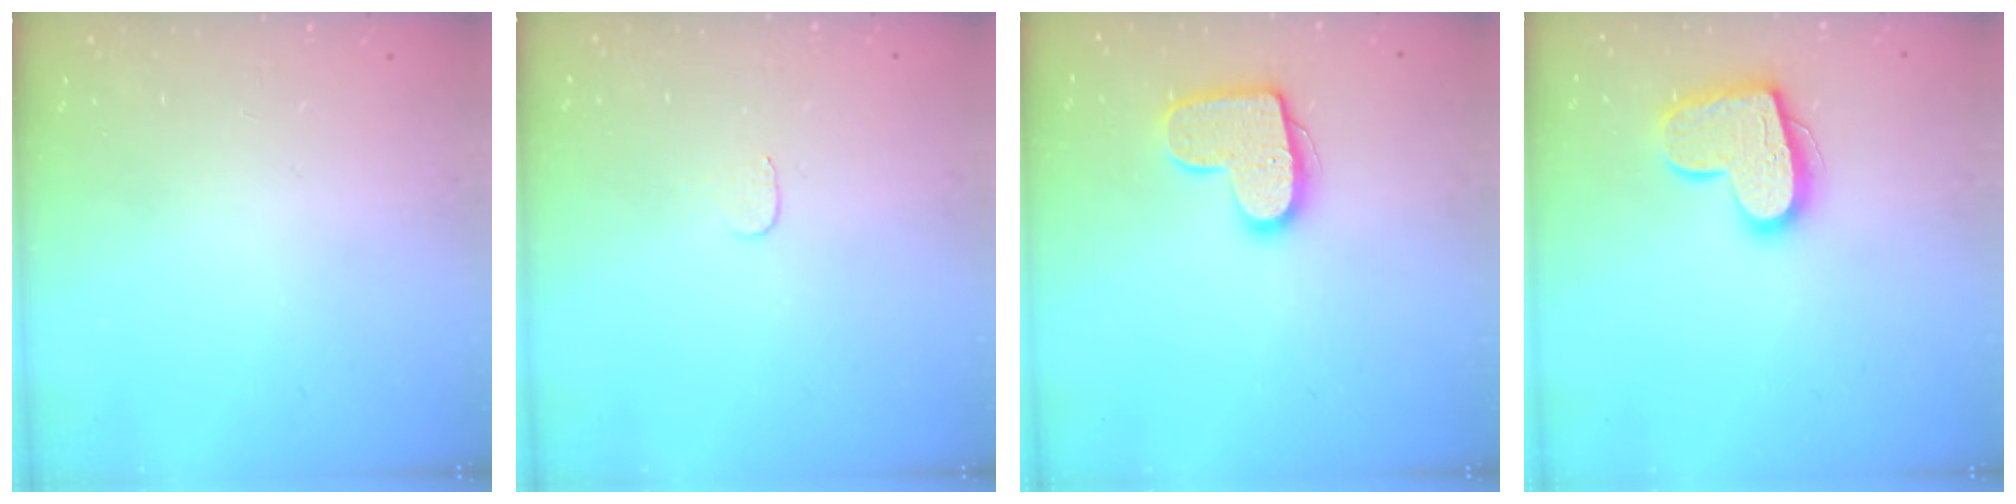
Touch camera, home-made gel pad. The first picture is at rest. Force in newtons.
{"total": 3.0, "press": 3.0, "slide": 0.3}
{"total": 12.8, "press": 12.8, "slide": 0.6}
{"total": 16.1, "press": 16.1, "slide": 0.9}